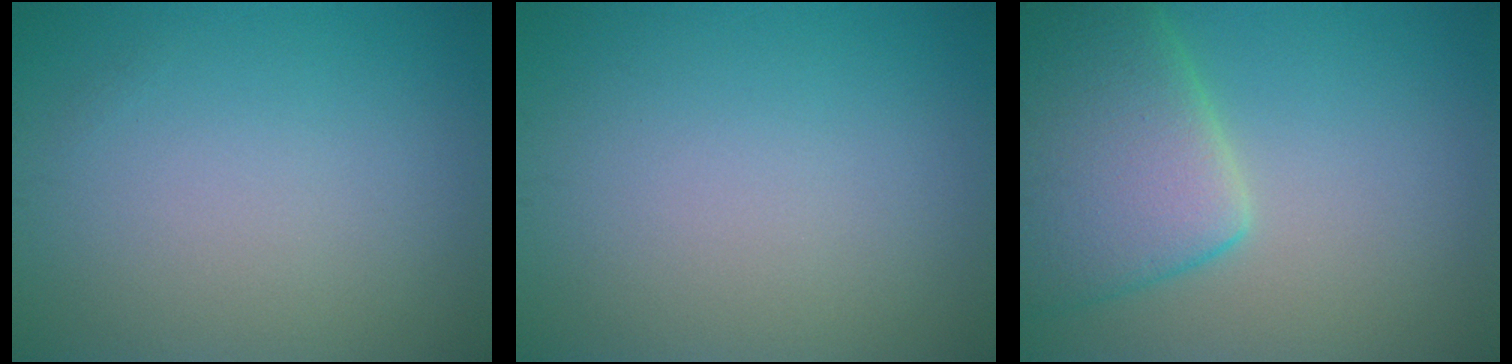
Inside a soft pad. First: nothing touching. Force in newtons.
{"total": 0.0}
{"total": 8.2, "press": 8.2, "slide": 0.5}